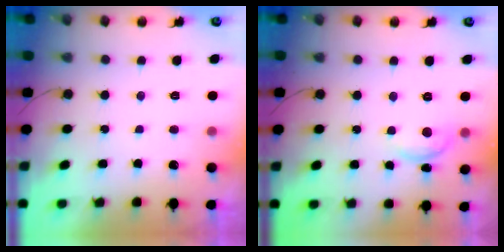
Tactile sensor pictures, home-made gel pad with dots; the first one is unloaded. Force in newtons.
{"total": 7.7, "press": 7.7, "slide": 0.5}